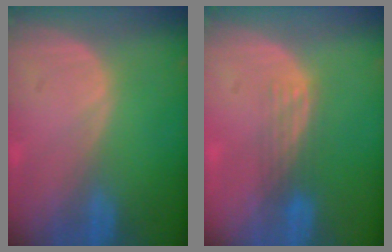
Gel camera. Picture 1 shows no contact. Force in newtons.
{"total": 2.9, "press": 2.8, "slide": 1.0}